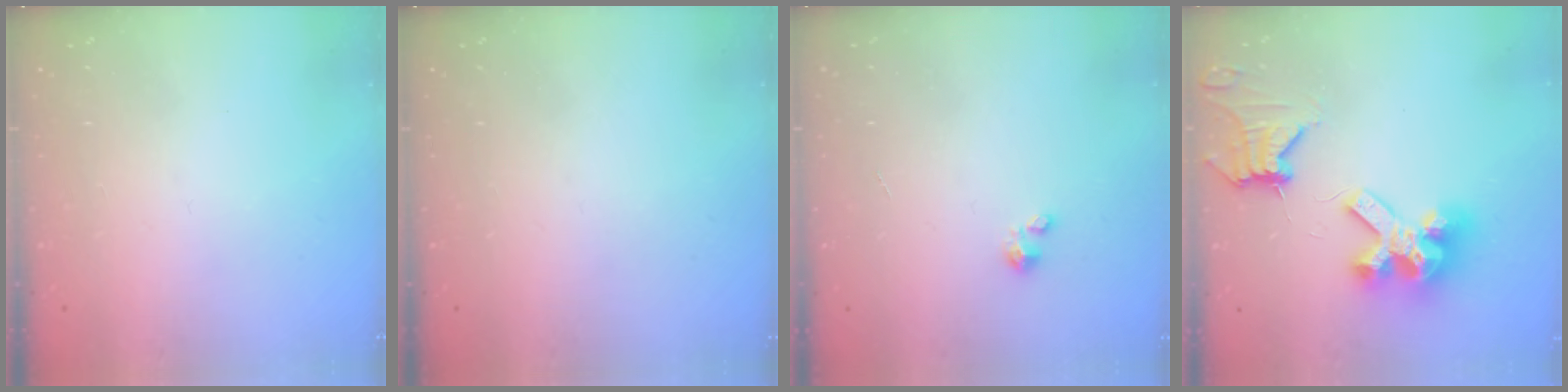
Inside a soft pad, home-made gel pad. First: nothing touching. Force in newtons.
{"total": 0.0}
{"total": 0.8, "press": 0.7, "slide": 0.3}
{"total": 15.0, "press": 14.9, "slide": 1.8}